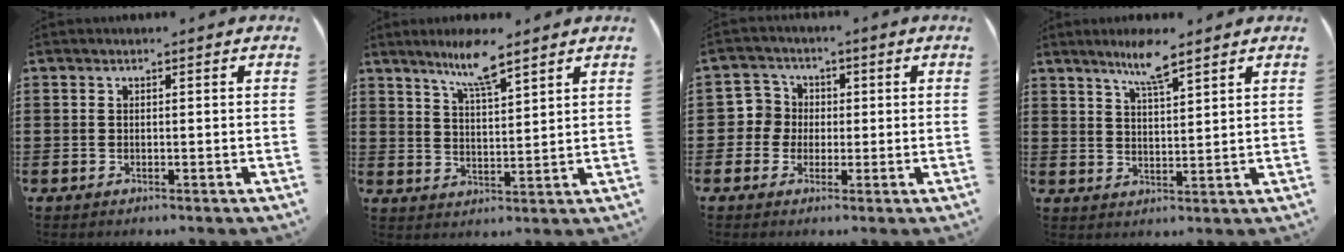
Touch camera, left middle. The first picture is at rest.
{"total": 7.1, "force": [5.5, 0.5, 4.4], "torque": [-0.101, -0.011, 0.094]}
{"total": 4.1, "force": [-0.1, 4.0, 0.7], "torque": [-0.029, 0.013, -0.003]}
{"total": 5.8, "force": [4.4, 0.3, 3.8], "torque": [-0.085, -0.008, 0.075]}